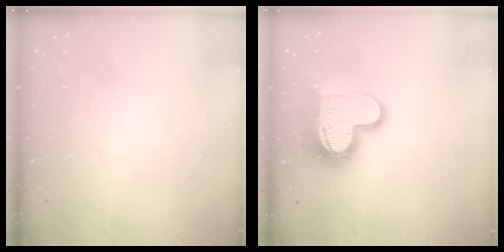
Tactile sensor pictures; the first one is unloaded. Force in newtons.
{"total": 14.7, "press": 14.6, "slide": 1.1}